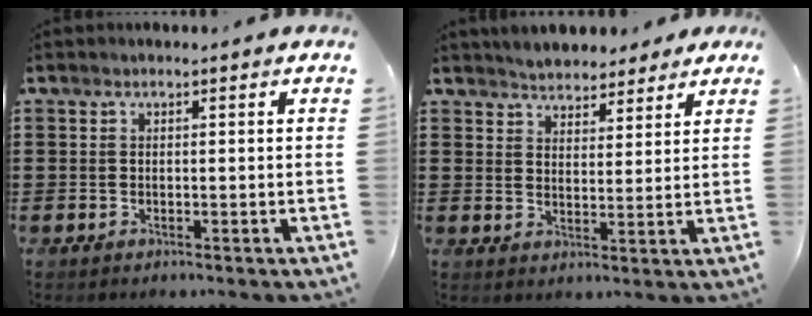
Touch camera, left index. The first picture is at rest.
{"total": 3.9, "force": [3.6, 1.4, -0.2], "torque": [-0.015, -0.006, 0.067]}